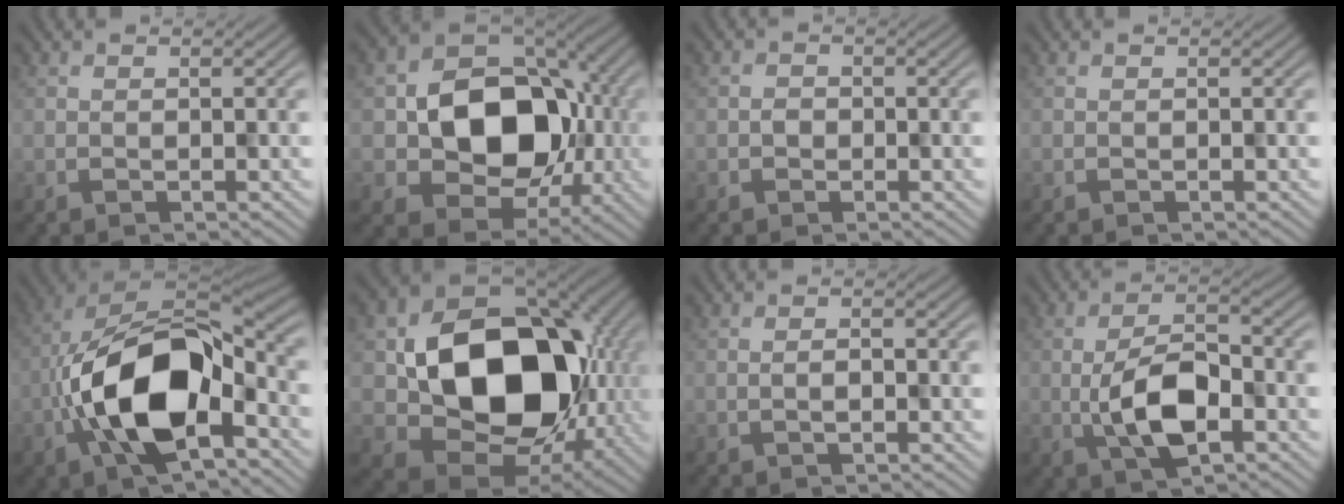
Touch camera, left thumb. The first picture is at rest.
{"total": 13.8, "force": [-0.7, 10.9, 8.5], "torque": [-0.112, -0.009, -0.009]}
{"total": 1.1, "force": [-0.5, 0.9, -0.4], "torque": [0.010, 0.000, -0.007]}
{"total": 0.0}
{"total": 15.3, "force": [-4.1, 8.3, 12.2], "torque": [-0.209, -0.006, -0.082]}
{"total": 16.9, "force": [0.3, 13.1, 10.6], "torque": [-0.167, -0.039, 0.031]}
{"total": 0.7, "force": [-0.4, 0.2, 0.6], "torque": [-0.008, 0.003, -0.006]}
{"total": 7.4, "force": [-1.9, 3.5, 6.3], "torque": [-0.118, 0.004, -0.036]}